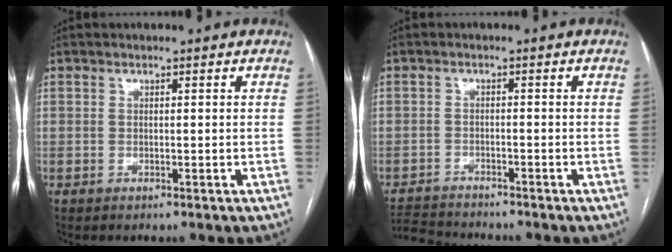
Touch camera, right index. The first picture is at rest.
{"total": 6.3, "force": [-6.1, 1.1, 0.7], "torque": [-0.016, -0.006, -0.105]}